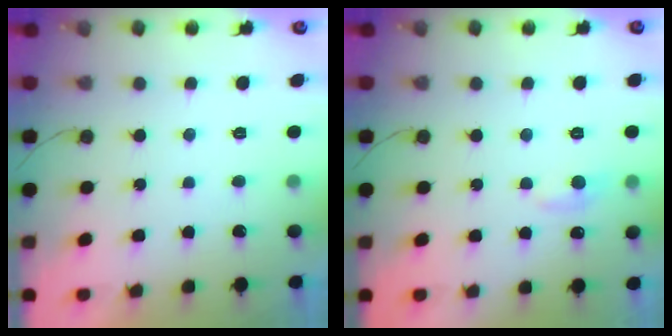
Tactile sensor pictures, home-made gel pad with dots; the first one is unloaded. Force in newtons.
{"total": 5.5, "press": 5.5, "slide": 0.7}